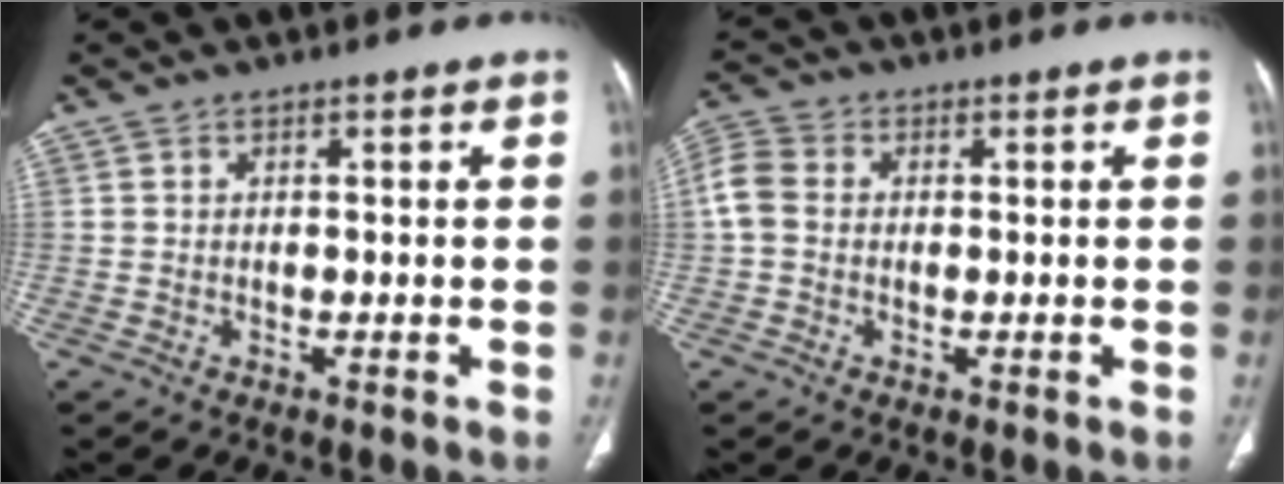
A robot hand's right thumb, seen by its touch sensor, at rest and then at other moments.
{"total": 5.7, "force": [0.3, 4.5, 3.5], "torque": [-0.081, 0.016, -0.003]}